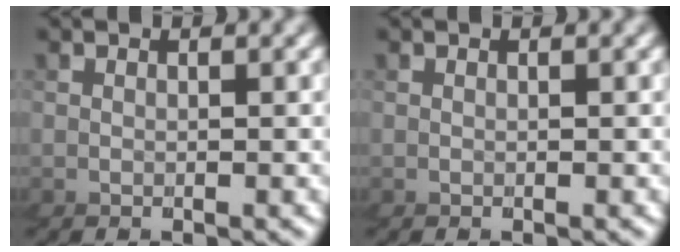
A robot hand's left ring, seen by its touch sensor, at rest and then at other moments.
{"total": 0.0}